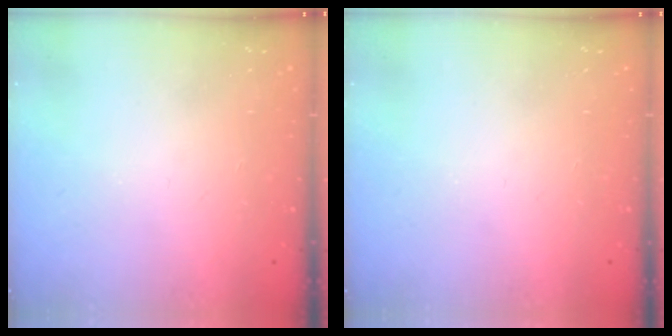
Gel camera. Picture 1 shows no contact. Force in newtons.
{"total": 0.0}